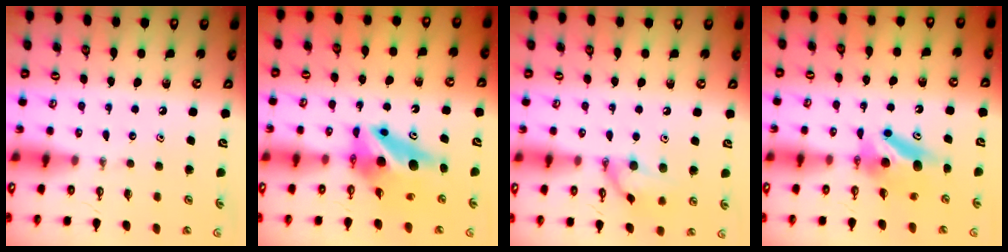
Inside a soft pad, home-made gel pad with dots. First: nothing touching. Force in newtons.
{"total": 11.4, "press": 11.4, "slide": 1.0}
{"total": 12.0, "press": 11.8, "slide": 1.6}
{"total": 7.9, "press": 5.4, "slide": 5.7}